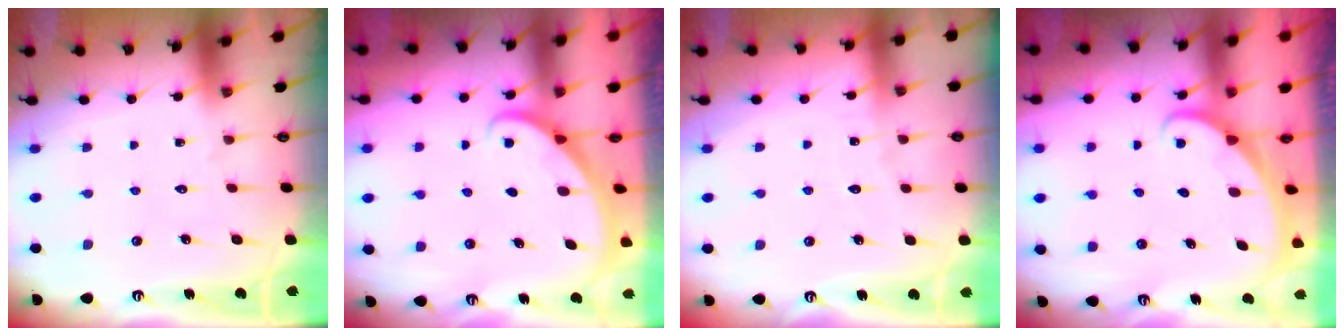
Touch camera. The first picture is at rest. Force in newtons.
{"total": 2.1, "press": 2.1, "slide": 0.1}
{"total": 2.3, "press": 2.3, "slide": 0.3}
{"total": 1.3, "press": 1.3, "slide": 0.0}